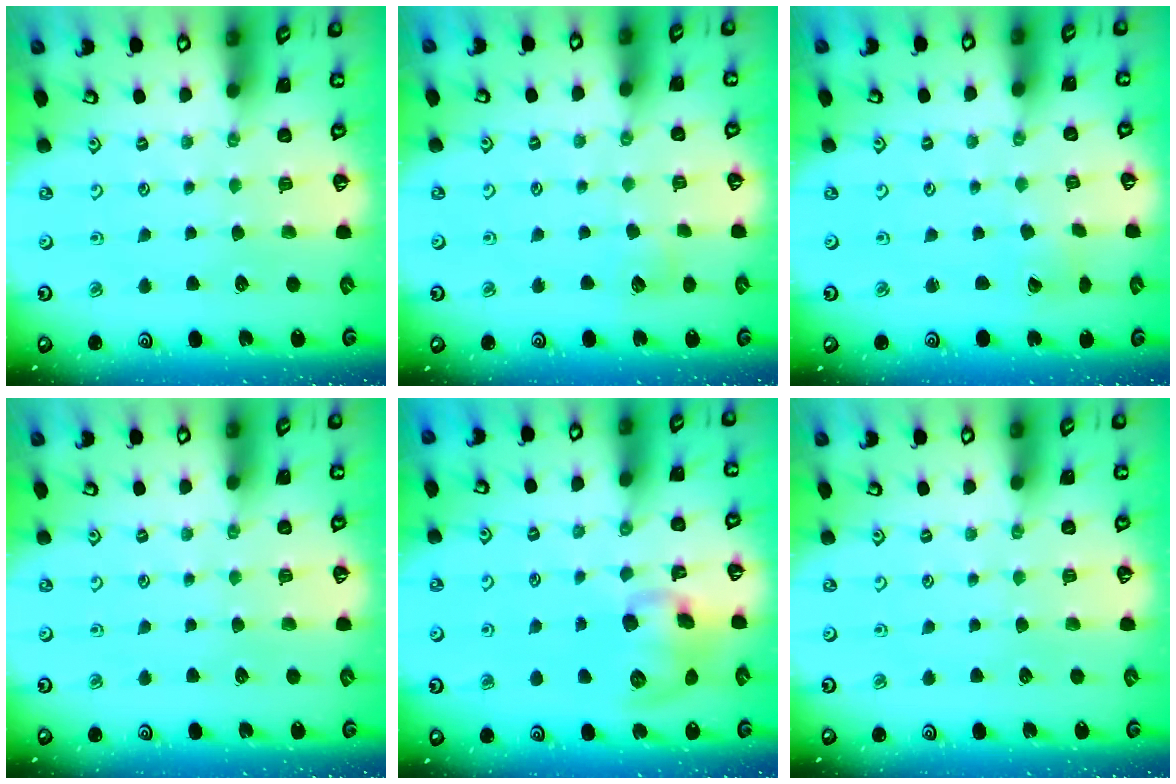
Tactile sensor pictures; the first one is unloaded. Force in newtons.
{"total": 4.7, "press": 4.7, "slide": 0.6}
{"total": 0.9, "press": 0.9, "slide": 0.1}
{"total": 0.0}
{"total": 11.2, "press": 11.0, "slide": 2.1}
{"total": 0.0}